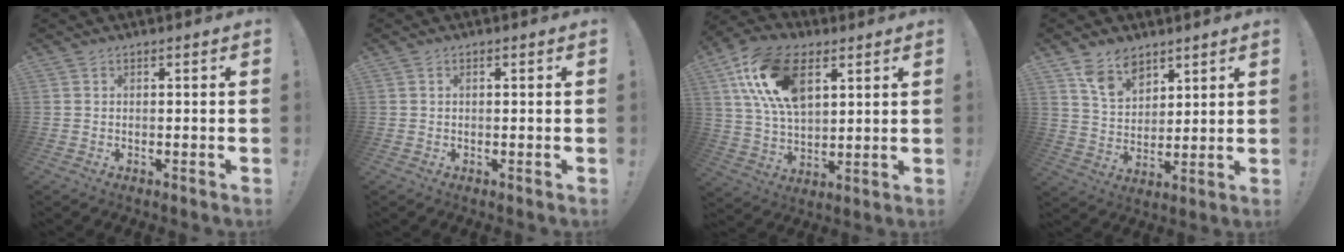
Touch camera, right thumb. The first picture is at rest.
{"total": 0.6, "force": [0.1, 0.3, 0.4], "torque": [-0.001, -0.001, -0.001]}
{"total": 19.4, "force": [8.0, 11.4, 13.4], "torque": [-0.257, -0.017, 0.147]}
{"total": 10.3, "force": [7.3, 6.2, 3.6], "torque": [-0.062, -0.041, 0.142]}